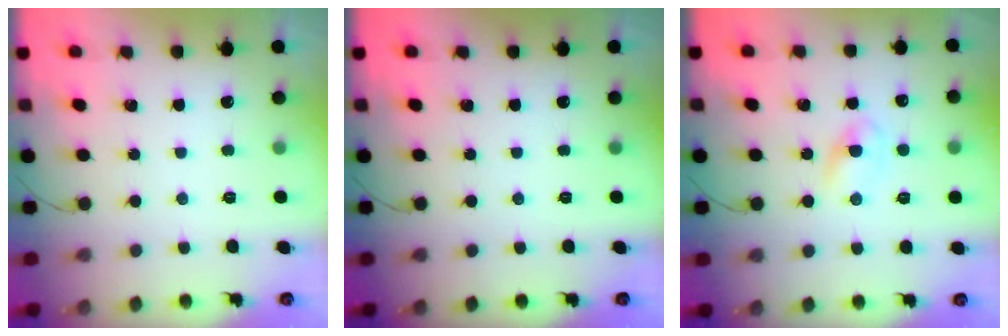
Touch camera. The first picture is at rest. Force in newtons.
{"total": 0.0}
{"total": 2.7, "press": 2.4, "slide": 1.4}